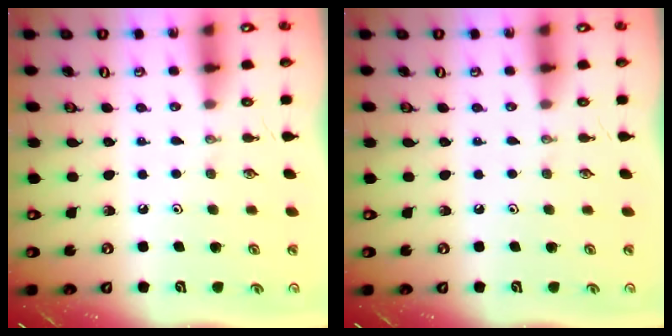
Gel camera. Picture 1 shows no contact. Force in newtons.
{"total": 0.0}